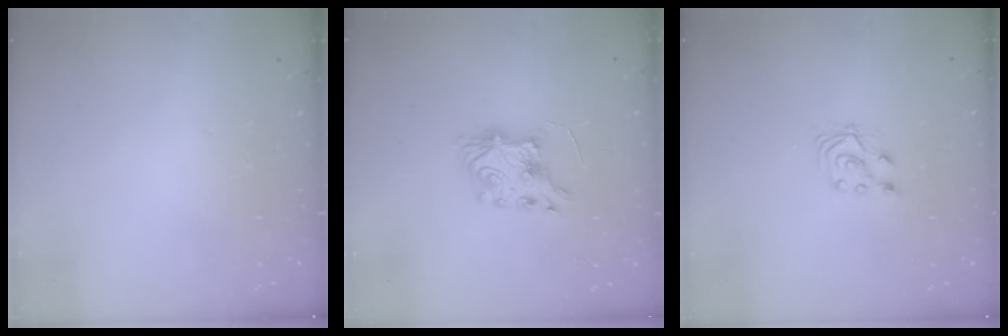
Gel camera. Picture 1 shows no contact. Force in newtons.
{"total": 7.5, "press": 7.5, "slide": 0.2}
{"total": 3.1, "press": 3.0, "slide": 0.7}